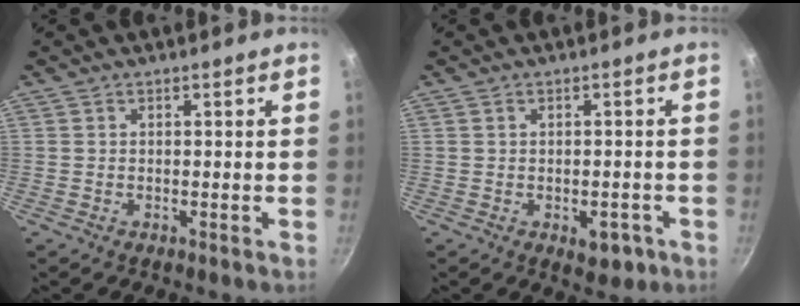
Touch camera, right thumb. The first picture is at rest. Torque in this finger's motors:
{"motor_torque": [0.82, 0.12, -0.19, 0.05, 0.14]}